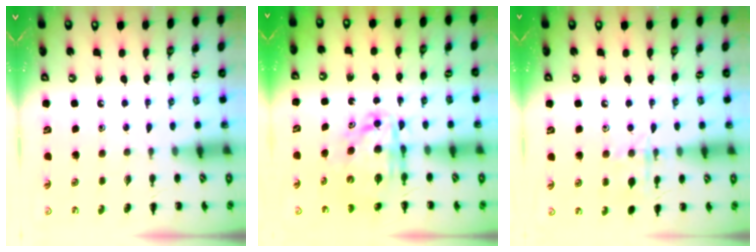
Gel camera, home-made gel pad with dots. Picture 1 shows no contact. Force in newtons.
{"total": 7.3, "press": 7.0, "slide": 1.8}
{"total": 9.4, "press": 9.3, "slide": 1.1}